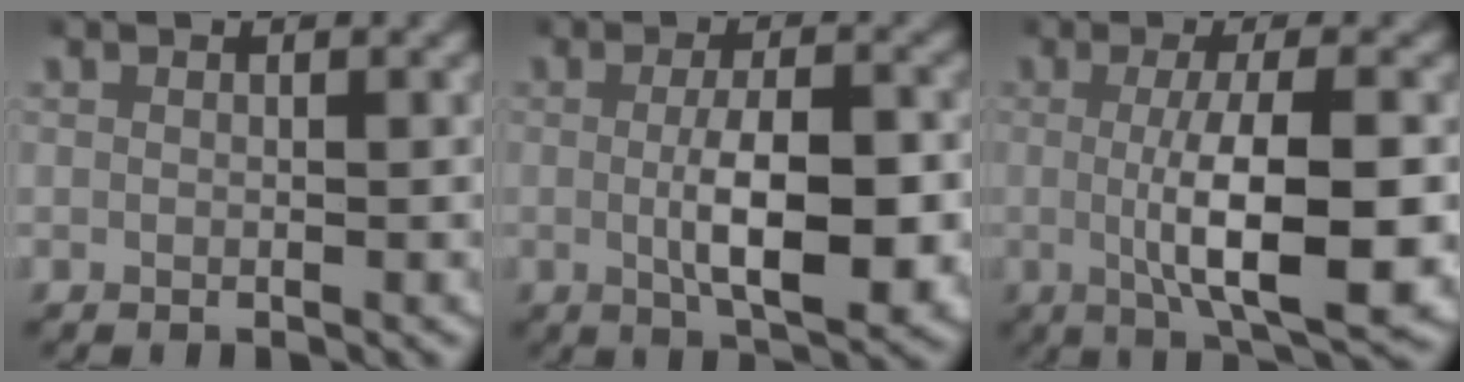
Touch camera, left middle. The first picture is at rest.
{"total": 6.5, "force": [-0.8, 2.5, 6.0], "torque": [-0.095, -0.014, -0.008]}
{"total": 7.6, "force": [-0.8, 1.8, 7.4], "torque": [-0.115, -0.007, -0.010]}